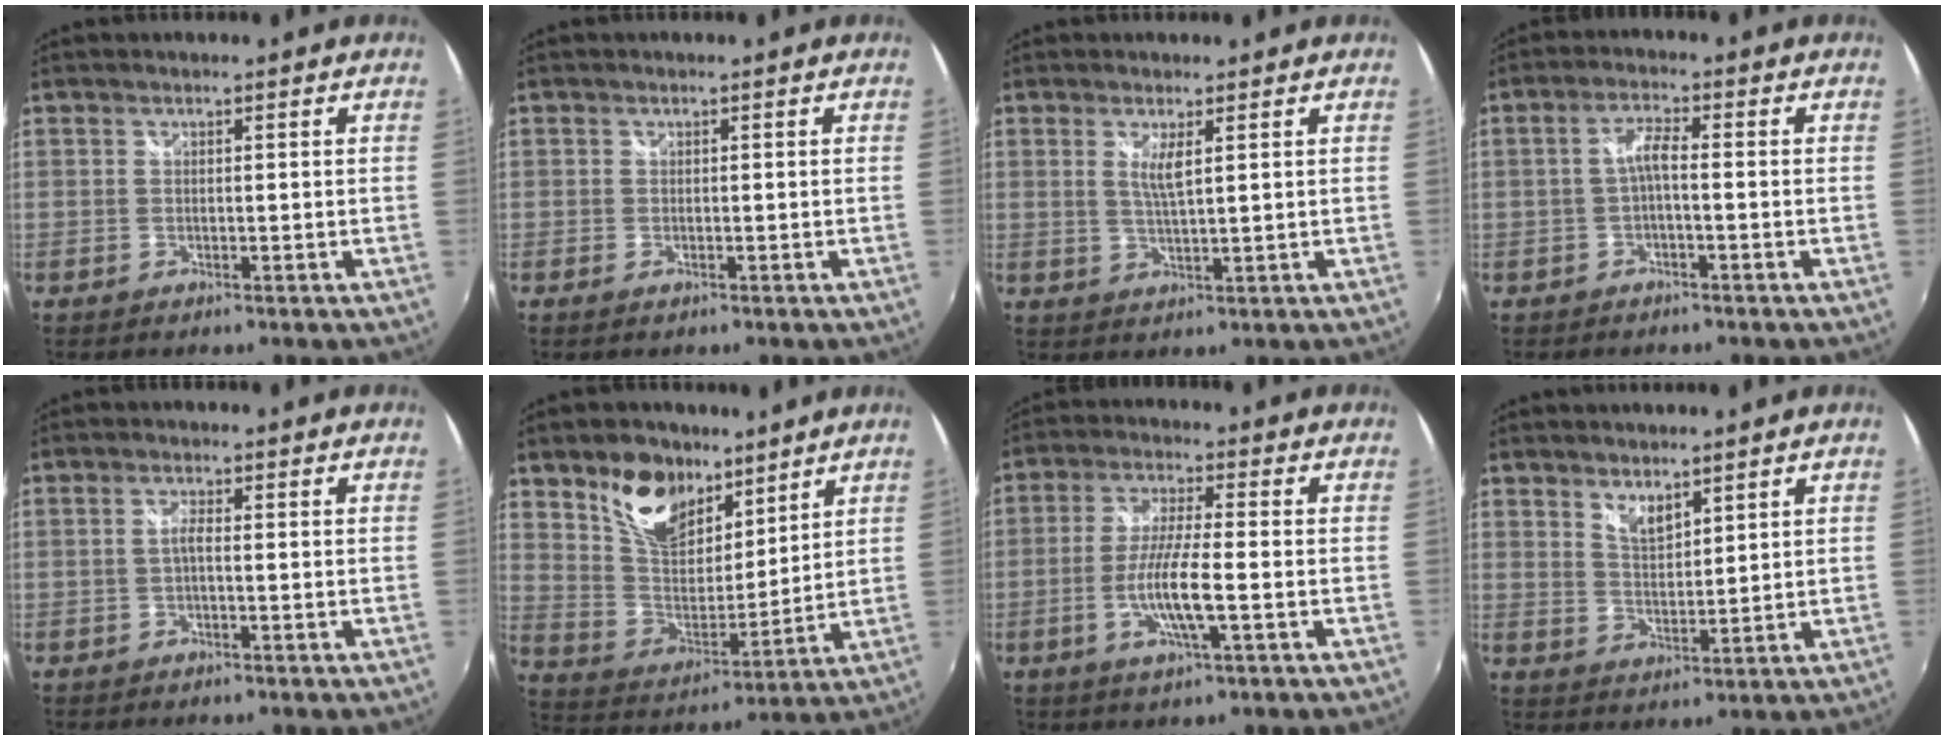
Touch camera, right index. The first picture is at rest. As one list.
[{"total": 0.7, "force": [-0.4, 0.4, 0.4], "torque": [-0.008, -0.005, -0.009]}, {"total": 3.2, "force": [1.3, 0.2, 2.9], "torque": [-0.055, -0.007, 0.022]}, {"total": 3.0, "force": [-0.8, 0.4, 2.8], "torque": [-0.059, 0.008, -0.017]}, {"total": 1.4, "force": [-0.3, 0.3, 1.3], "torque": [-0.027, 0.003, -0.009]}, {"total": 13.6, "force": [9.1, 7.6, 6.8], "torque": [-0.134, 0.004, 0.172]}, {"total": 8.4, "force": [-2.4, 0.7, 8.0], "torque": [-0.158, -0.008, -0.047]}, {"total": 4.0, "force": [3.2, 1.4, 1.9], "torque": [-0.030, -0.003, 0.058]}]